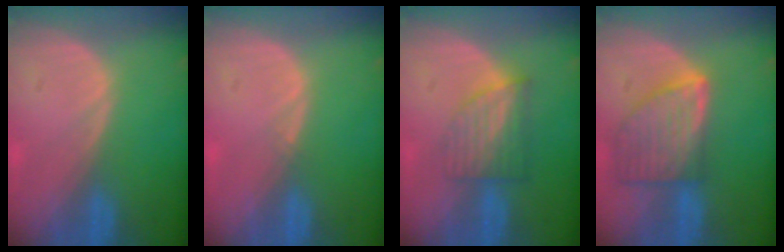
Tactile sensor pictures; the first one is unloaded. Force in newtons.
{"total": 0.6, "press": 0.5, "slide": 0.4}
{"total": 6.2, "press": 5.5, "slide": 2.9}
{"total": 8.2, "press": 7.3, "slide": 3.6}